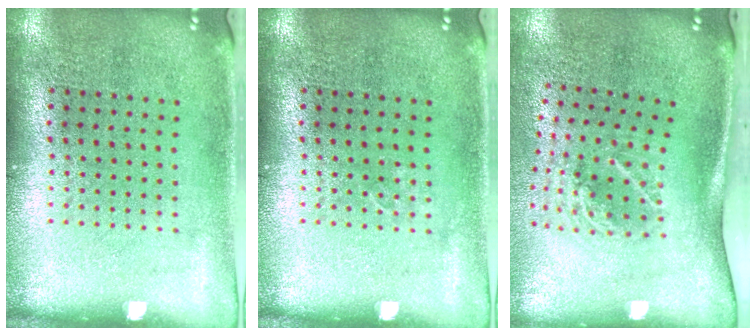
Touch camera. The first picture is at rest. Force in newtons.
{"total": 0.5, "press": 0.5, "slide": 0.0}
{"total": 2.0, "press": 1.3, "slide": 1.5}